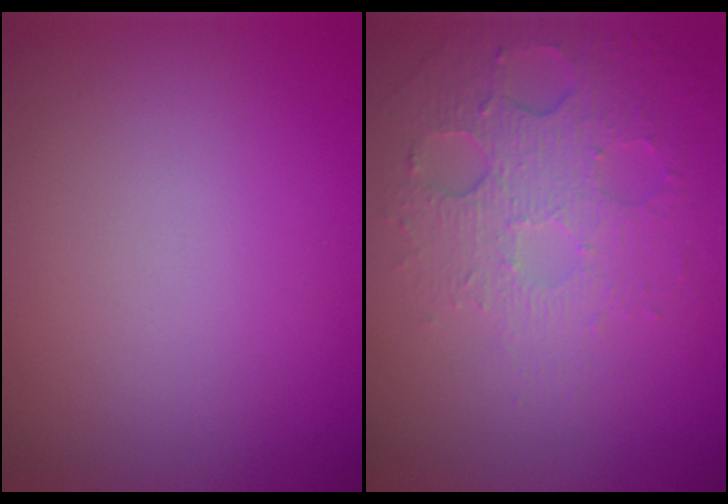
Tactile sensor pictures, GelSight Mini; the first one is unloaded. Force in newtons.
{"total": 5.1, "press": 3.6, "slide": 3.6}